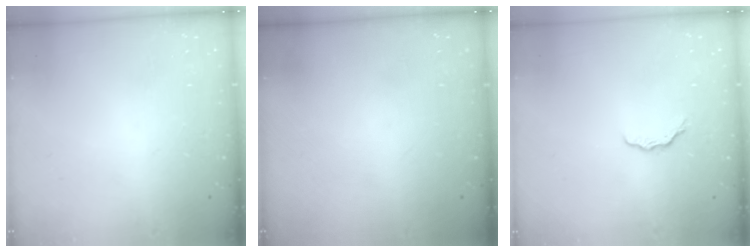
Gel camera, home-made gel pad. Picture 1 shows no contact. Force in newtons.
{"total": 0.0}
{"total": 3.9, "press": 3.9, "slide": 0.5}